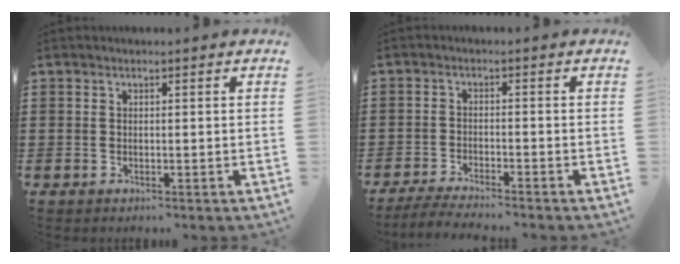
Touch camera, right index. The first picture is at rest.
{"total": 3.3, "force": [-3.2, -0.3, 0.7], "torque": [-0.018, -0.007, -0.067]}